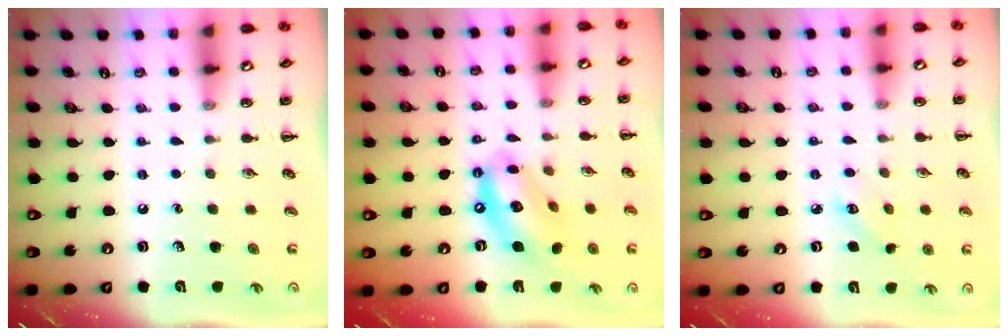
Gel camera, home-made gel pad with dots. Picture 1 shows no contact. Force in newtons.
{"total": 14.0, "press": 13.6, "slide": 3.5}
{"total": 3.2, "press": 3.1, "slide": 0.9}